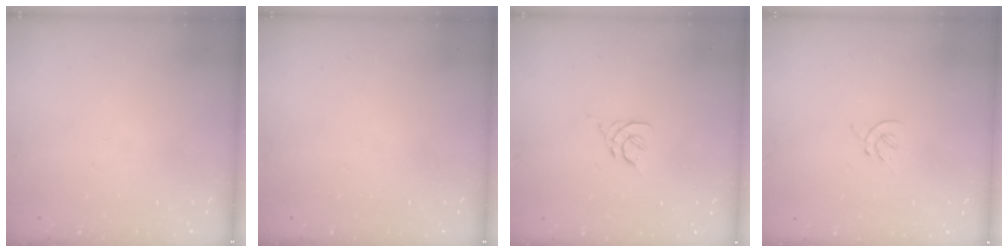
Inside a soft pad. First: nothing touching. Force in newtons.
{"total": 0.0}
{"total": 2.4, "press": 2.3, "slide": 0.6}
{"total": 1.4, "press": 1.3, "slide": 0.5}